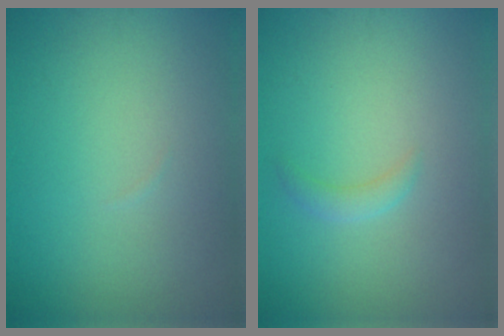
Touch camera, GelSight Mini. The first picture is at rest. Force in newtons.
{"total": 1.1, "press": 1.1, "slide": 0.1}